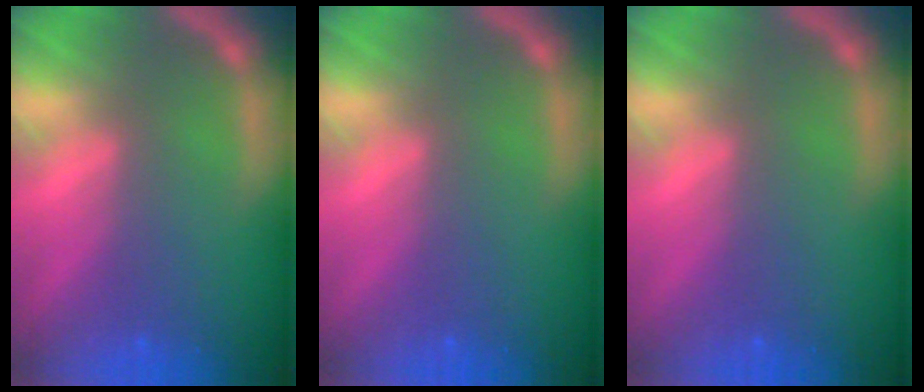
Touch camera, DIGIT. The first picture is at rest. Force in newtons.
{"total": 0.0}
{"total": 0.0}